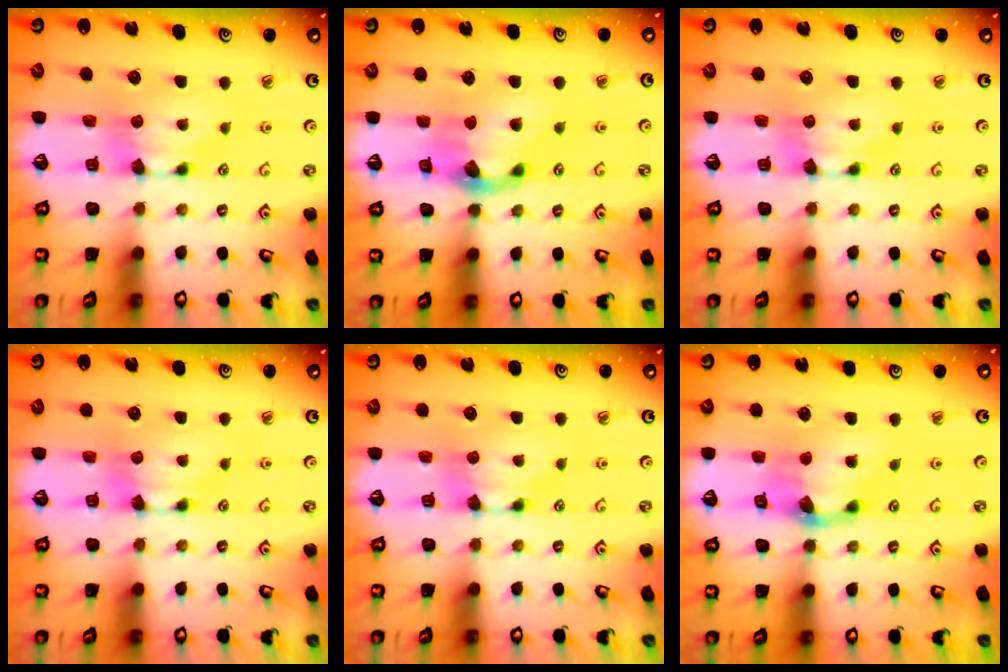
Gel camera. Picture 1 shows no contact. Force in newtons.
{"total": 4.6, "press": 4.2, "slide": 1.9}
{"total": 0.0}
{"total": 0.0}
{"total": 0.0}
{"total": 3.1, "press": 2.6, "slide": 1.8}